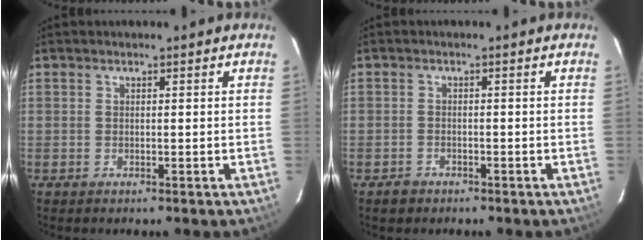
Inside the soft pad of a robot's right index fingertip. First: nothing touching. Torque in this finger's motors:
{"motor_torque": [0.33, -0.32, 0.14, 0.01]}